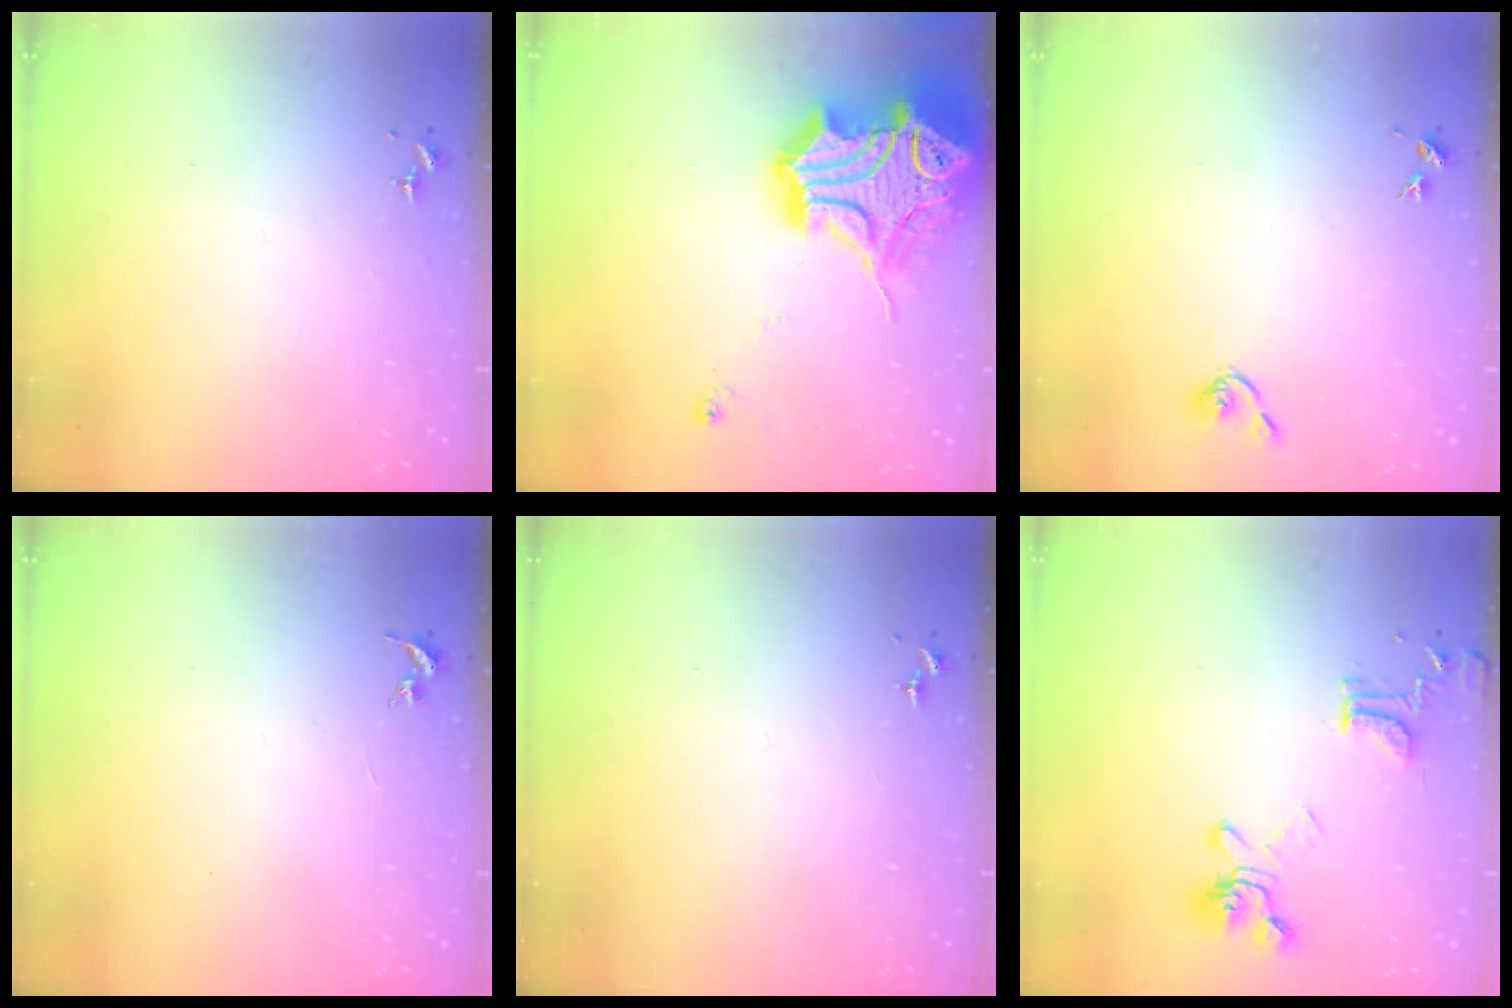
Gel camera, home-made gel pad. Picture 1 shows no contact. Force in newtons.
{"total": 26.3, "press": 26.1, "slide": 3.2}
{"total": 4.0, "press": 3.9, "slide": 0.7}
{"total": 0.0}
{"total": 0.0}
{"total": 16.2, "press": 16.2, "slide": 1.7}